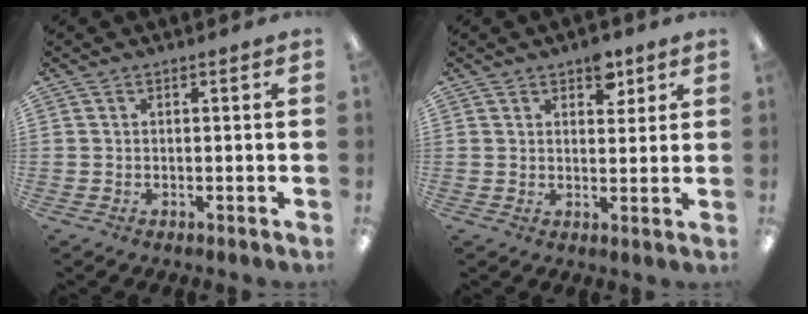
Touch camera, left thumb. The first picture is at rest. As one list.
[{"total": 5.6, "force": [3.7, 3.1, 2.7], "torque": [-0.014, -0.021, 0.059]}]